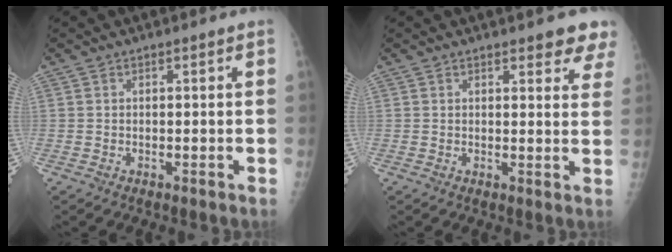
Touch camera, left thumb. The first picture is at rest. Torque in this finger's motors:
{"motor_torque": [1.07, 0.33, 0.07, -0.04, 0.00]}